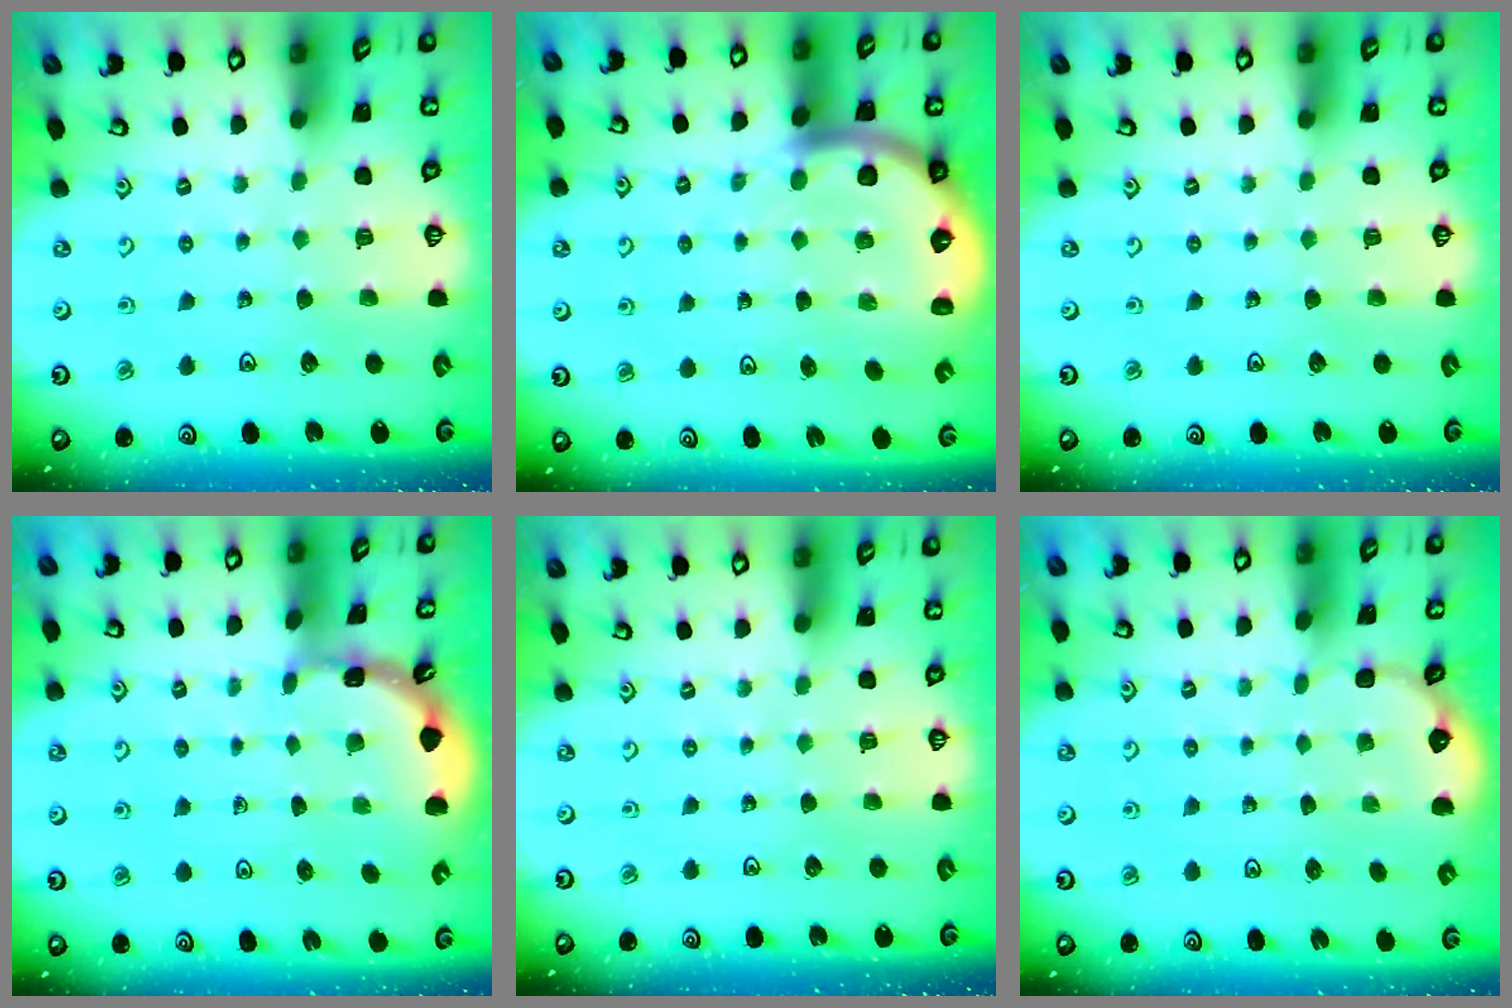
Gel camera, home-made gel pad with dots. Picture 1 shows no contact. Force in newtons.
{"total": 7.7, "press": 7.6, "slide": 1.3}
{"total": 0.0}
{"total": 1.7, "press": 1.7, "slide": 0.1}
{"total": 0.0}
{"total": 1.6, "press": 0.9, "slide": 1.3}